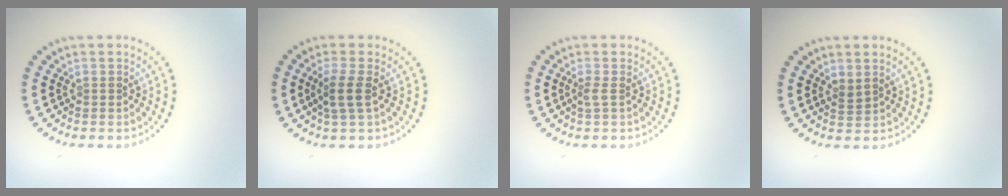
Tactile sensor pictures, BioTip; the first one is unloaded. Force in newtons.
{"total": 2.2, "press": 1.9, "slide": 1.2}
{"total": 0.9, "press": 0.7, "slide": 0.6}
{"total": 0.9, "press": 0.7, "slide": 0.5}